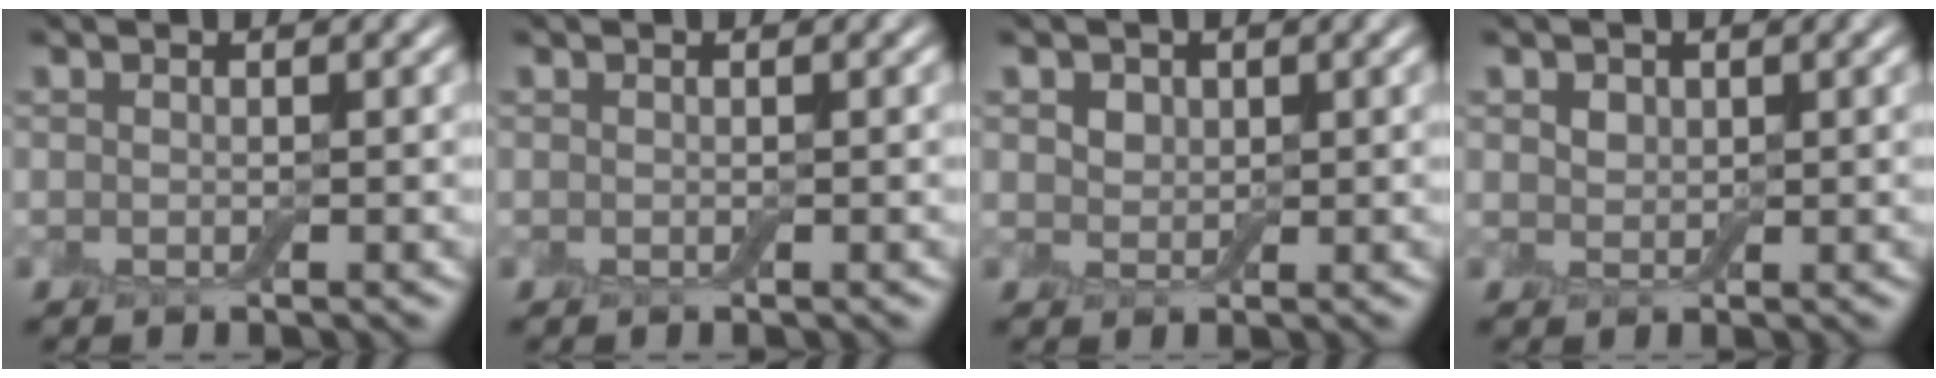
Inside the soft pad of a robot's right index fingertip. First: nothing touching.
{"total": 0.0}
{"total": 2.1, "force": [1.1, 1.6, 0.9], "torque": [-0.021, 0.007, 0.016]}
{"total": 1.2, "force": [0.7, 1.0, 0.4], "torque": [-0.010, 0.000, 0.010]}